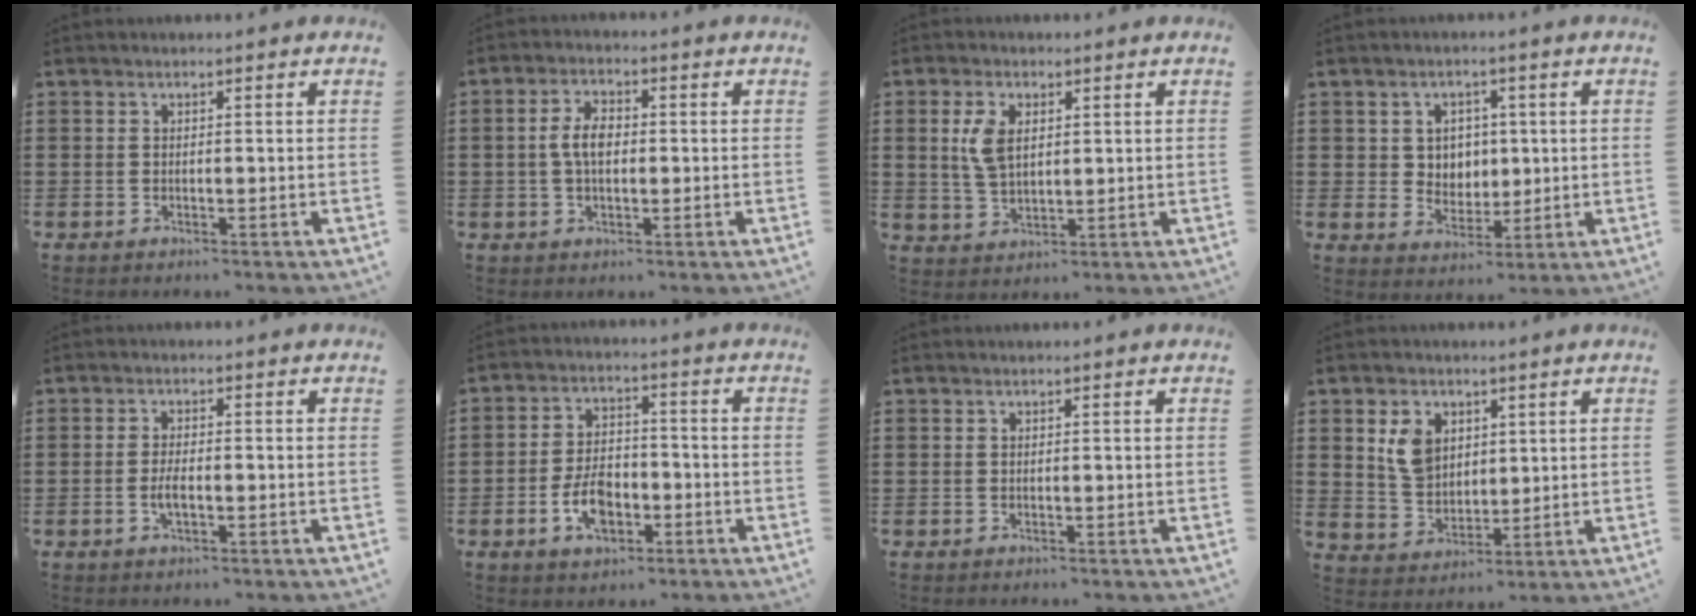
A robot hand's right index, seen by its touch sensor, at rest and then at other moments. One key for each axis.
{"total": 4.7, "fx": 0.0, "fy": 2.5, "fz": 4.0, "tx": -0.086, "ty": 0.007, "tz": -0.004}
{"total": 5.2, "fx": 1.3, "fy": 3.0, "fz": 4.1, "tx": -0.098, "ty": 0.008, "tz": 0.020}
{"total": 4.3, "fx": 1.3, "fy": 4.0, "fz": 1.0, "tx": -0.031, "ty": 0.010, "tz": 0.019}
{"total": 2.9, "fx": -0.7, "fy": 1.0, "fz": 2.6, "tx": -0.055, "ty": -0.002, "tz": -0.015}
{"total": 6.8, "fx": -2.6, "fy": 3.9, "fz": 5.0, "tx": -0.111, "ty": 0.005, "tz": -0.052}
{"total": 0.0}
{"total": 6.2, "fx": 2.3, "fy": 4.8, "fz": 3.1, "tx": -0.079, "ty": 0.015, "tz": 0.044}